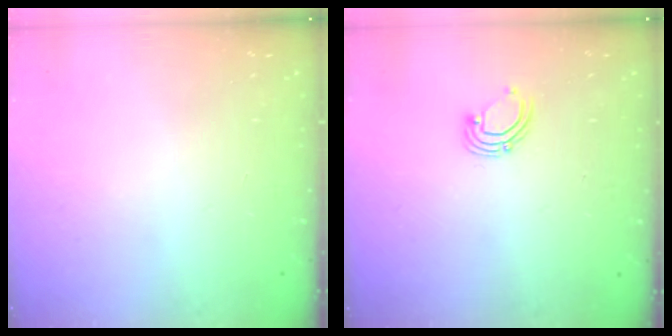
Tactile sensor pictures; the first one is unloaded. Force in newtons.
{"total": 3.4, "press": 3.4, "slide": 0.3}